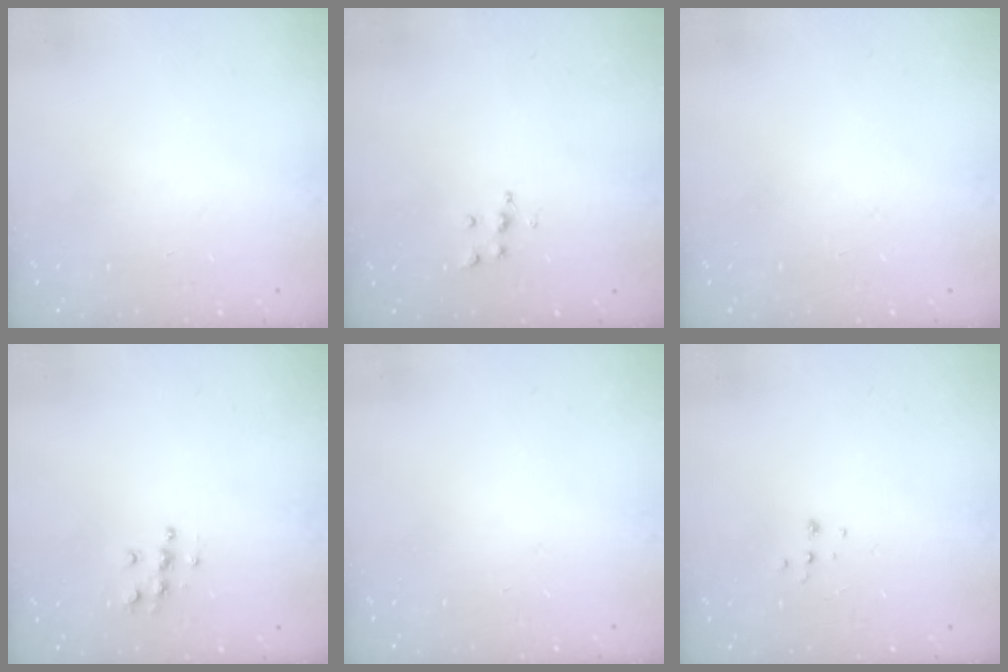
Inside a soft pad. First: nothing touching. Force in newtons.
{"total": 5.9, "press": 5.9, "slide": 0.3}
{"total": 0.0}
{"total": 6.4, "press": 6.4, "slide": 0.3}
{"total": 0.0}
{"total": 4.9, "press": 4.9, "slide": 0.7}